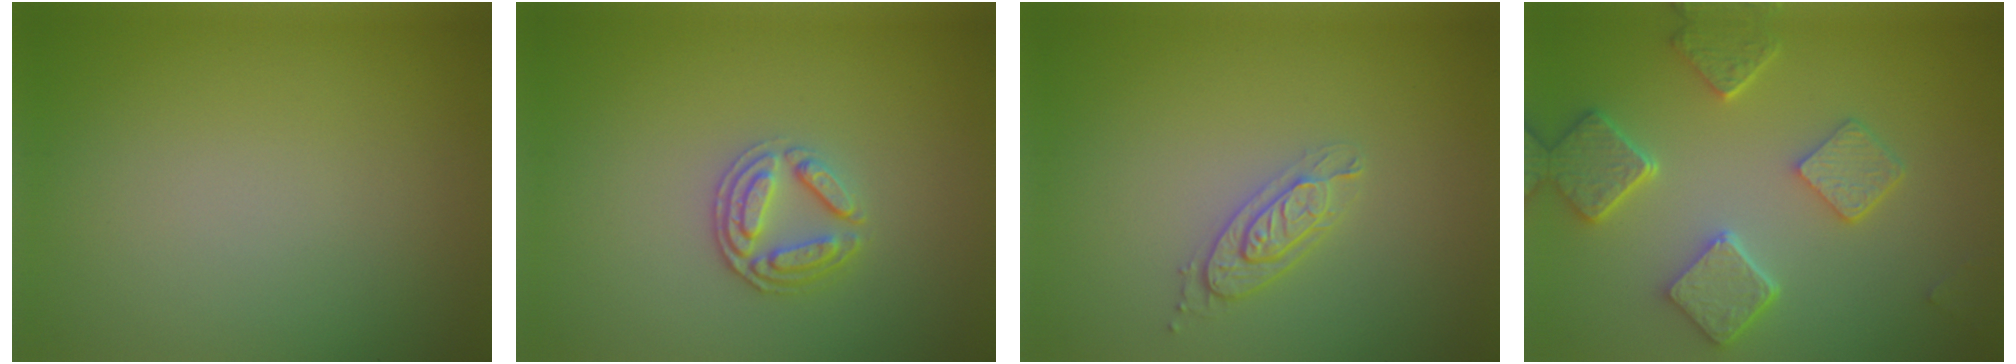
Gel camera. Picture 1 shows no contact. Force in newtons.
{"total": 2.6, "press": 2.5, "slide": 0.7}
{"total": 2.1, "press": 2.0, "slide": 0.7}
{"total": 5.7, "press": 4.5, "slide": 3.5}